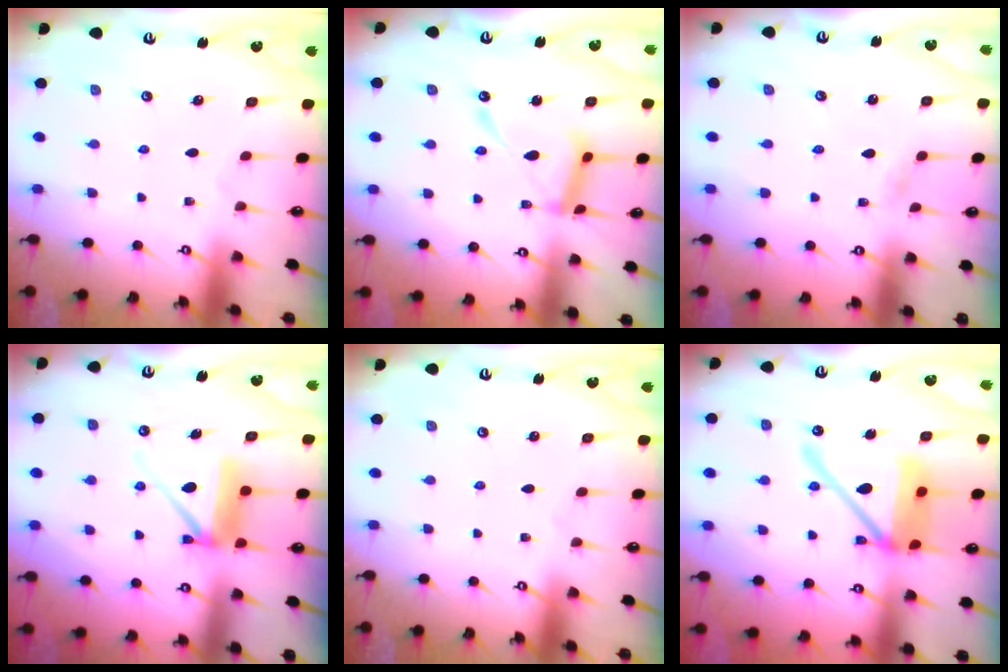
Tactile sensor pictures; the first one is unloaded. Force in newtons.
{"total": 13.6, "press": 13.6, "slide": 1.2}
{"total": 2.4, "press": 2.3, "slide": 0.3}
{"total": 9.0, "press": 9.0, "slide": 0.7}
{"total": 0.0}
{"total": 15.1, "press": 14.8, "slide": 2.7}